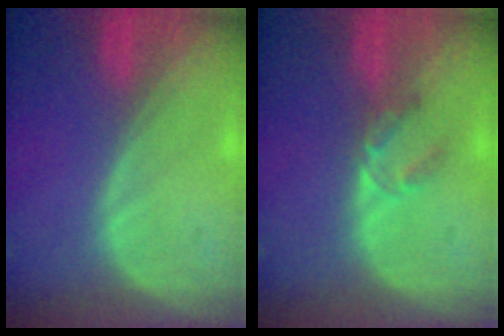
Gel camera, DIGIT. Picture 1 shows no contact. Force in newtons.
{"total": 2.7, "press": 2.5, "slide": 1.0}